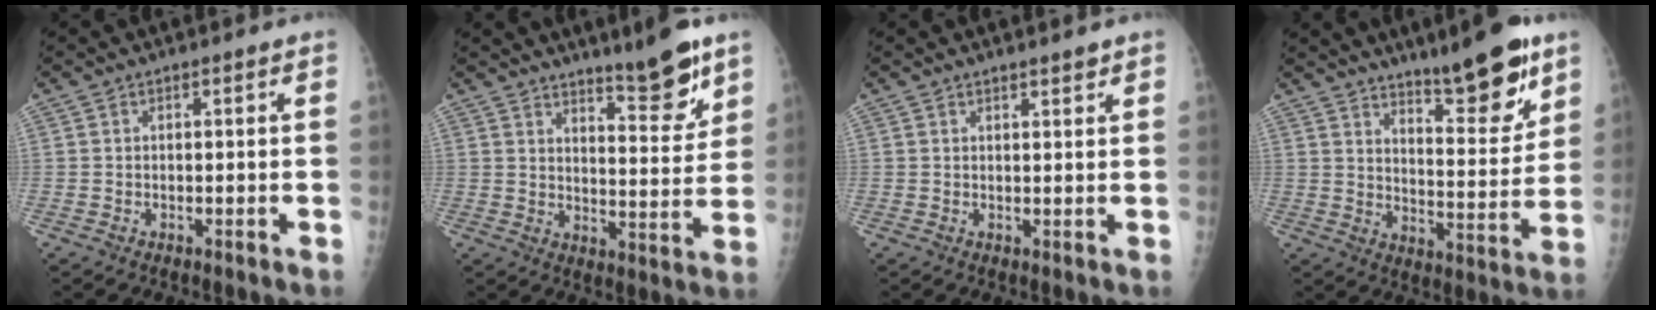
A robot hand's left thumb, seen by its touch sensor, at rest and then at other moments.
{"total": 7.1, "force": [5.2, 1.5, 4.6], "torque": [-0.052, -0.039, 0.074]}
{"total": 1.6, "force": [1.3, 0.3, 0.9], "torque": [-0.010, -0.008, 0.019]}
{"total": 15.1, "force": [10.4, 3.7, 10.4], "torque": [-0.120, -0.072, 0.165]}